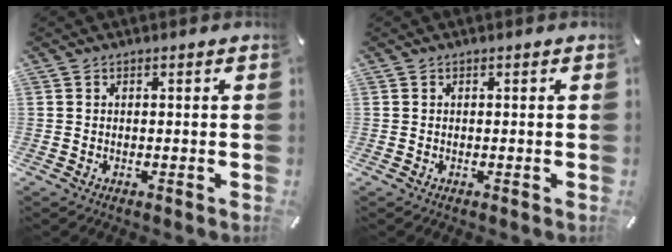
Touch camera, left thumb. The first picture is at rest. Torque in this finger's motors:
{"motor_torque": [-0.39, -0.39, 0.03, 0.00, 0.00]}